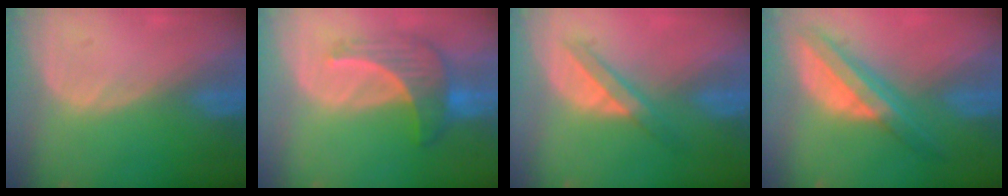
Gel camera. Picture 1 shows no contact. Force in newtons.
{"total": 7.1, "press": 6.9, "slide": 1.8}
{"total": 4.2, "press": 4.1, "slide": 1.2}
{"total": 8.0, "press": 6.8, "slide": 4.3}